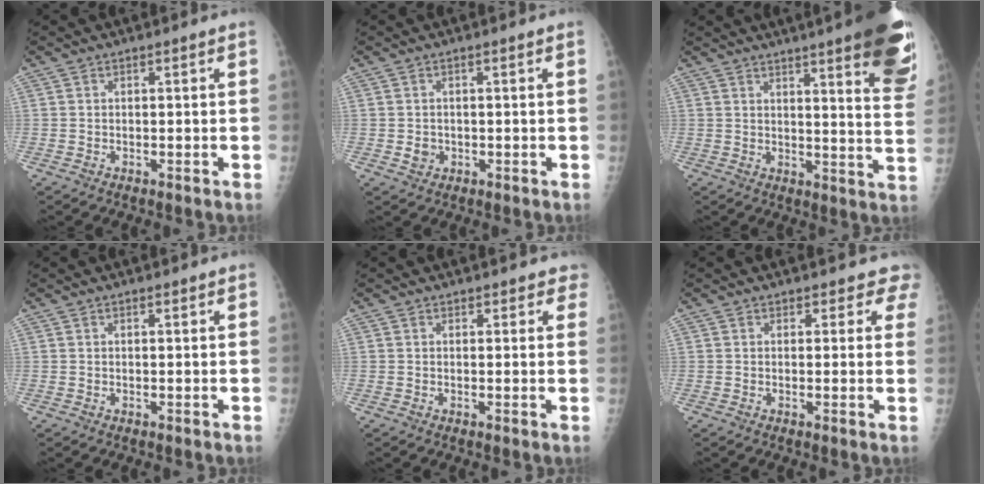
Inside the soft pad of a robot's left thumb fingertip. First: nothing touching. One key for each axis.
{"total": 2.0, "fx": -0.3, "fy": 1.8, "fz": 0.8, "tx": -0.006, "ty": 0.002, "tz": 0.000}
{"total": 19.8, "fx": 12.5, "fy": 3.1, "fz": 15.0, "tx": -0.170, "ty": -0.054, "tz": 0.145}
{"total": 0.8, "fx": 0.6, "fy": 0.3, "fz": 0.5, "tx": -0.010, "ty": -0.002, "tz": 0.009}
{"total": 3.1, "fx": 2.7, "fy": 1.6, "fz": 0.3, "tx": 0.034, "ty": -0.009, "tz": 0.017}
{"total": 4.0, "fx": 3.5, "fy": 1.9, "fz": -0.2, "tx": 0.041, "ty": -0.019, "tz": 0.018}